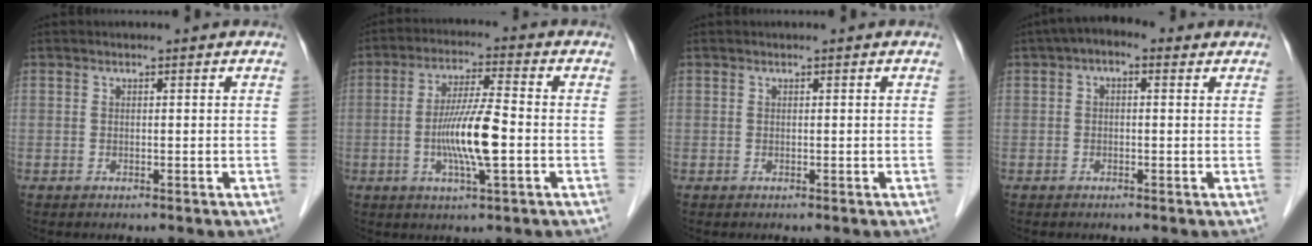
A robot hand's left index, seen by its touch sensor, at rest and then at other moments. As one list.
[{"total": 9.3, "force": [-1.8, 0.6, 9.1], "torque": [-0.179, -0.008, -0.038]}, {"total": 0.0}, {"total": 3.8, "force": [1.7, 1.9, 2.8], "torque": [-0.046, 0.026, 0.018]}]